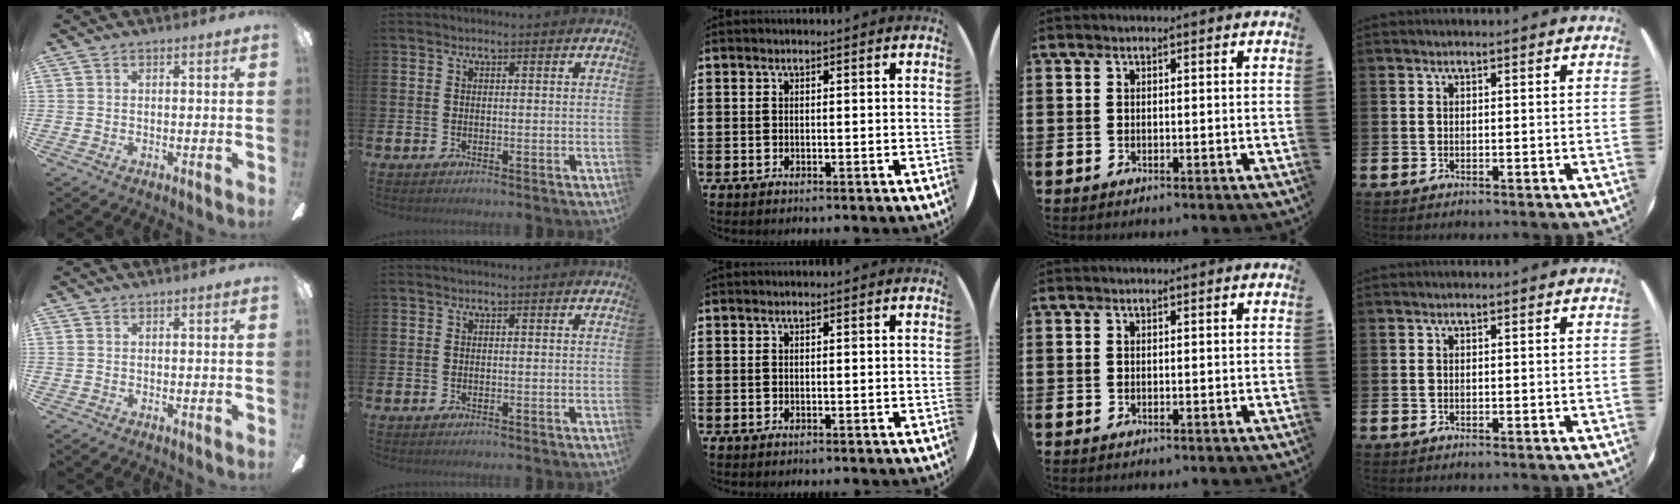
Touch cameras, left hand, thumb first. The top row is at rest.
{}